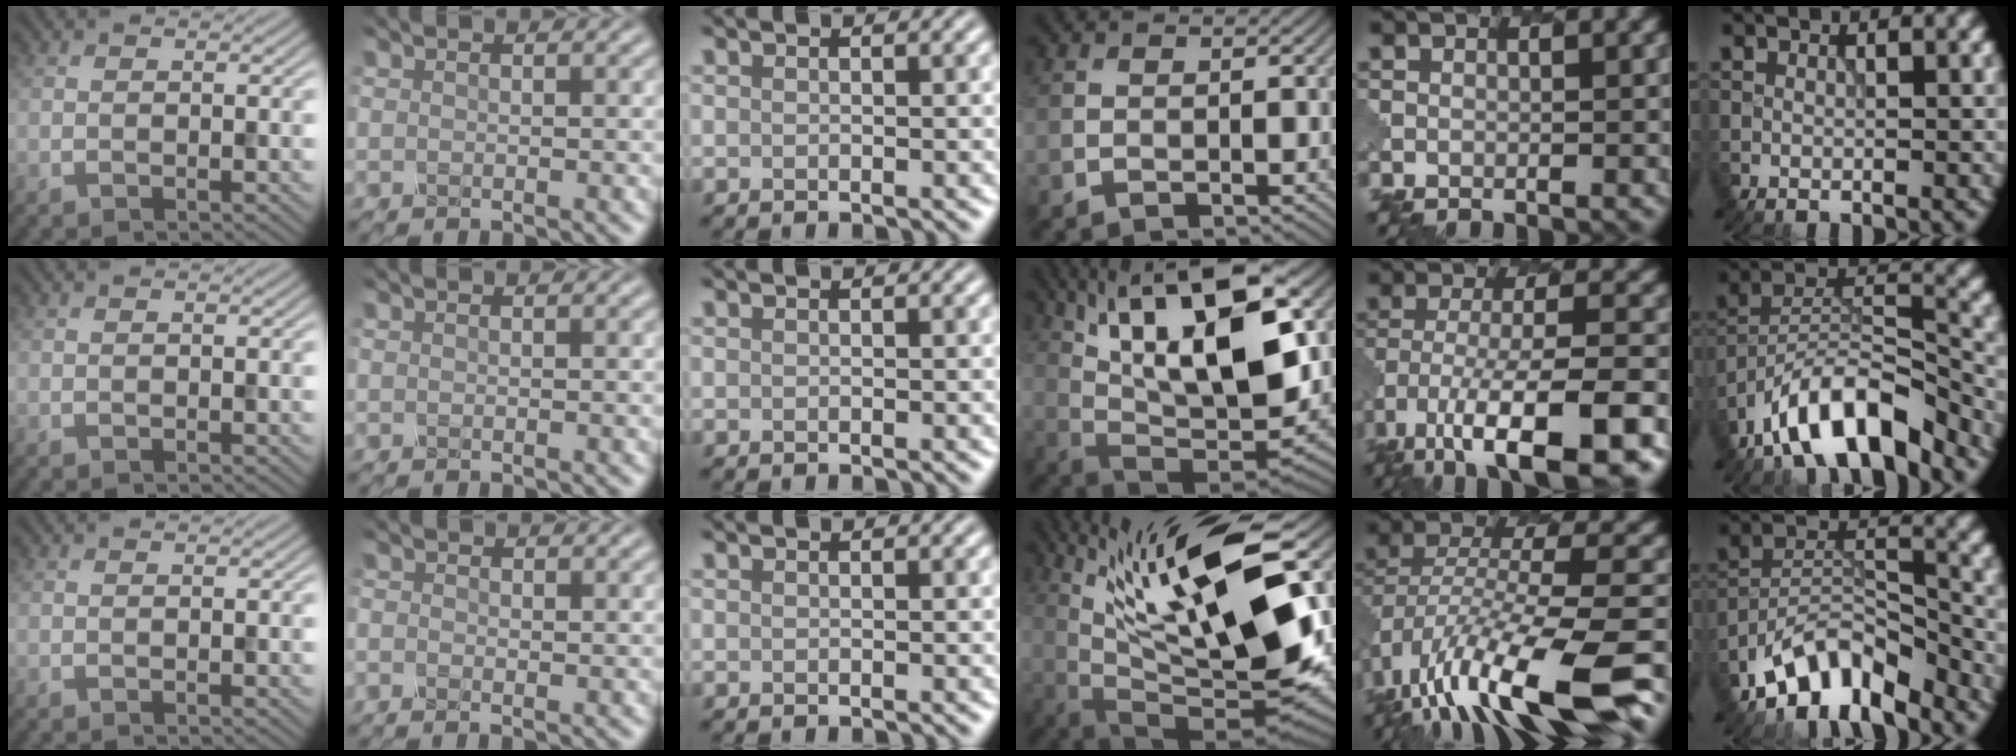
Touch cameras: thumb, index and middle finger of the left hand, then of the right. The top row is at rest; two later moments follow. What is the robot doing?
{"motion": "twist", "object": "rubiks cube"}